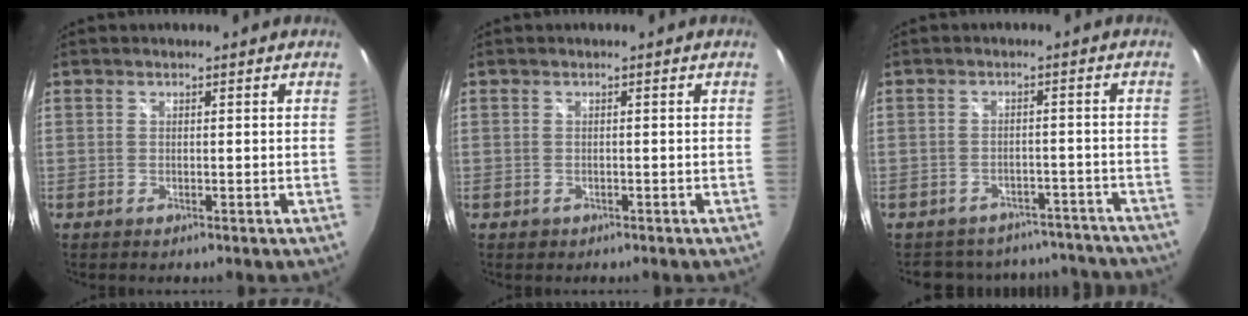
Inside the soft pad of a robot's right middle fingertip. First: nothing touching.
{"total": 1.0, "force": [-0.5, 0.7, 0.3], "torque": [-0.008, 0.000, -0.004]}
{"total": 15.5, "force": [-13.5, 6.7, 3.6], "torque": [-0.079, 0.035, -0.159]}